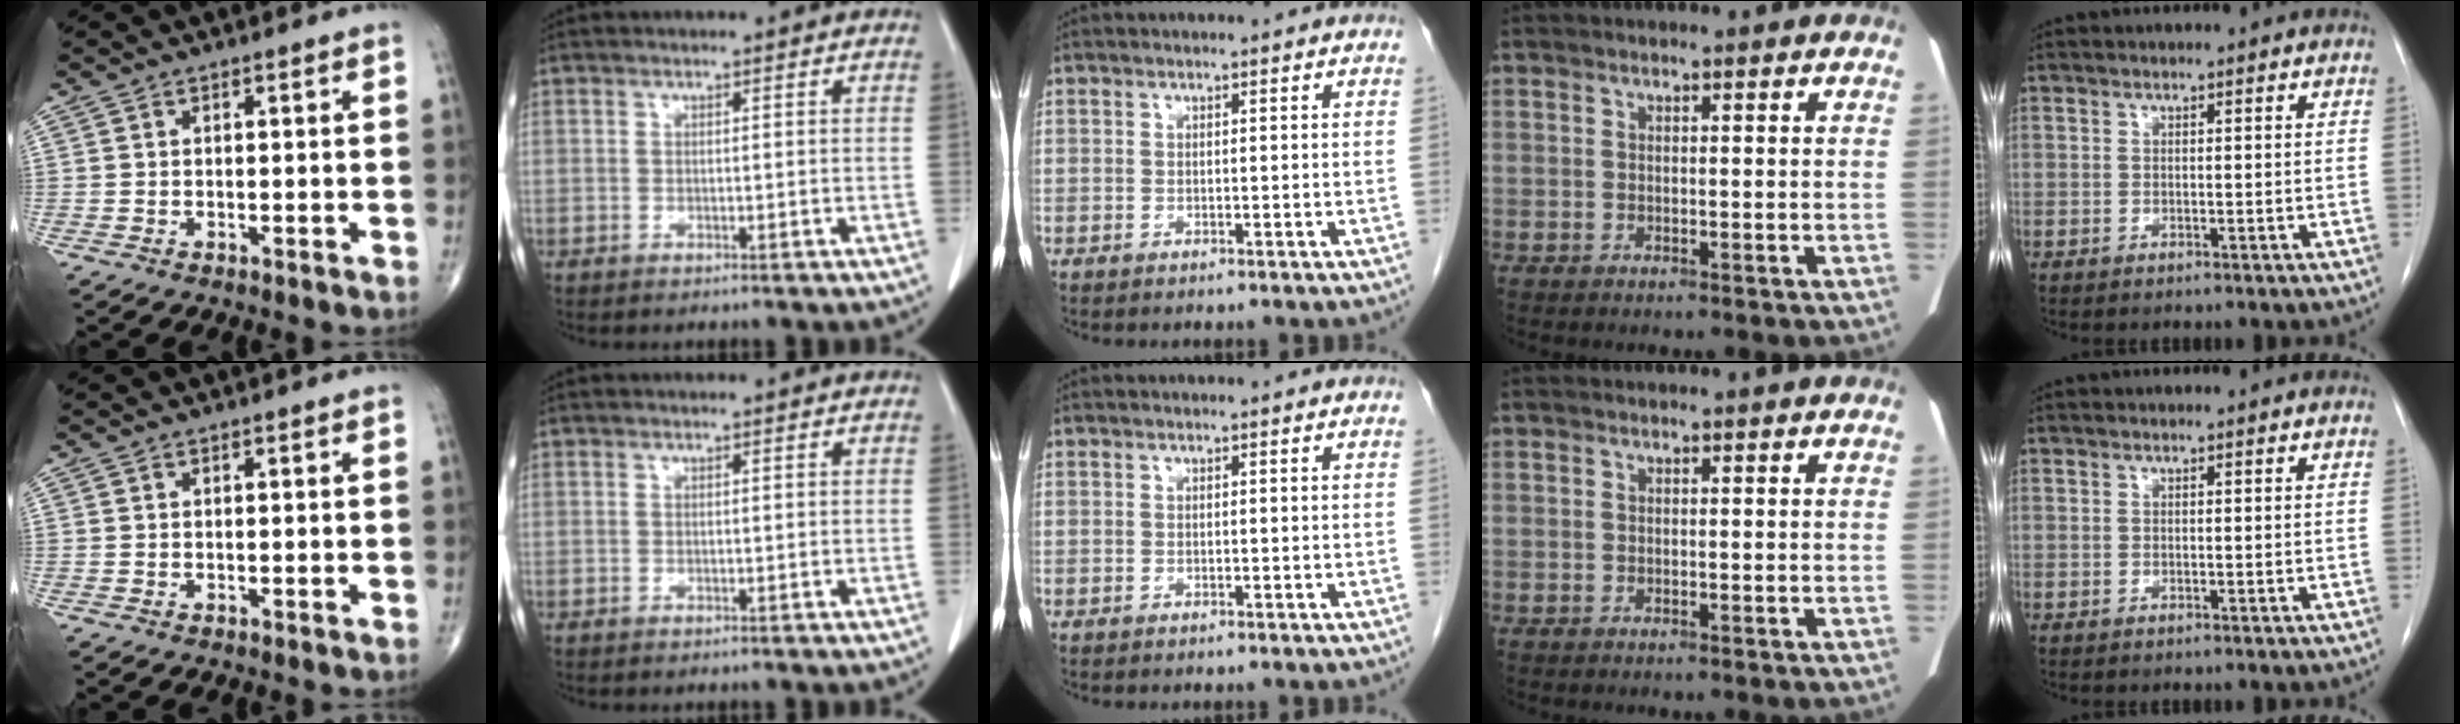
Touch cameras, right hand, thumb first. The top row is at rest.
{}